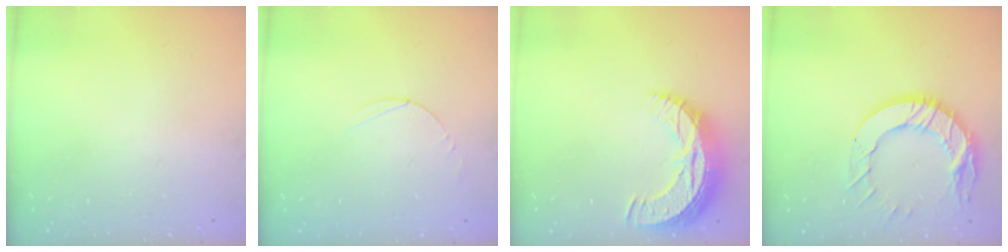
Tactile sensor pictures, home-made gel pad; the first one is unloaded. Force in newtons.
{"total": 3.0, "press": 3.0, "slide": 0.3}
{"total": 10.9, "press": 10.9, "slide": 0.7}
{"total": 14.5, "press": 14.4, "slide": 1.2}